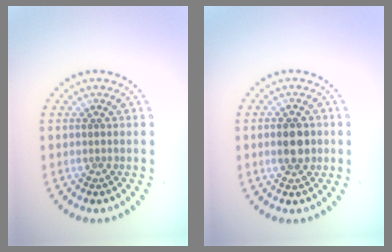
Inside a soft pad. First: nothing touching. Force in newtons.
{"total": 3.0, "press": 3.0, "slide": 0.1}